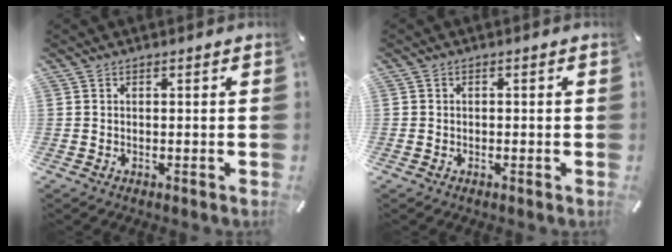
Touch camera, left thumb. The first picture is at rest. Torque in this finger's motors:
{"motor_torque": [0.78, 1.45, 0.23, 0.27, 0.10]}